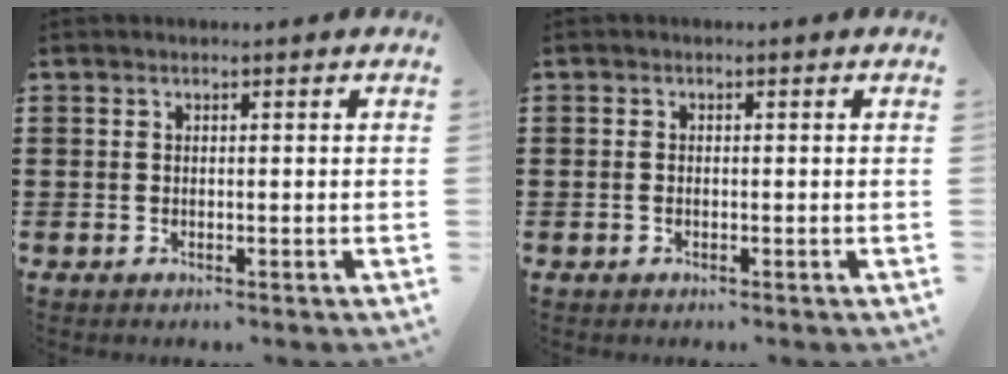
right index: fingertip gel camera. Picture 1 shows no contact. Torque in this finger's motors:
{"motor_torque": [-0.64, 0.69, -0.02, 0.00]}